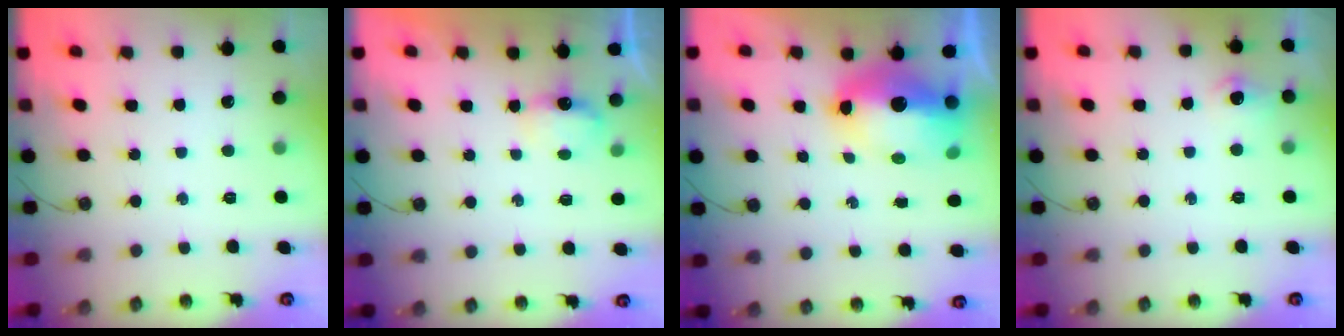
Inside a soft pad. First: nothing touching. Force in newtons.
{"total": 5.2, "press": 5.1, "slide": 0.7}
{"total": 12.7, "press": 12.6, "slide": 1.4}
{"total": 7.2, "press": 7.2, "slide": 1.0}